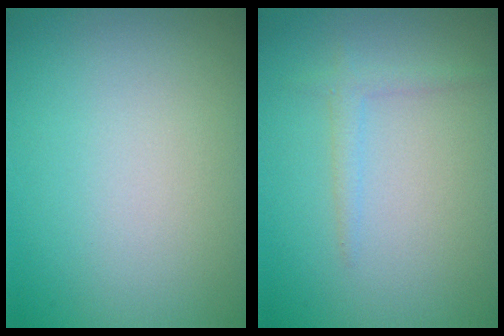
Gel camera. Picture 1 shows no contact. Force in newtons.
{"total": 1.3, "press": 1.3, "slide": 0.1}